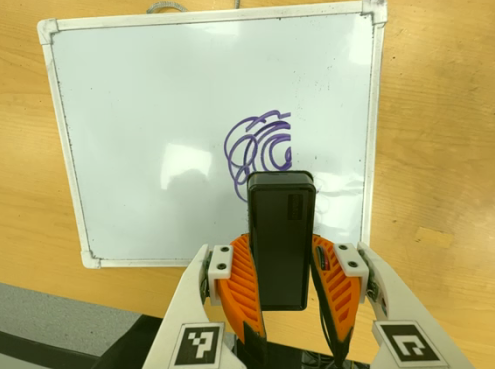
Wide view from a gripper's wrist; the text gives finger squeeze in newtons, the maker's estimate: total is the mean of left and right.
{"total": 8.6, "left": 6.7, "right": 10.6}